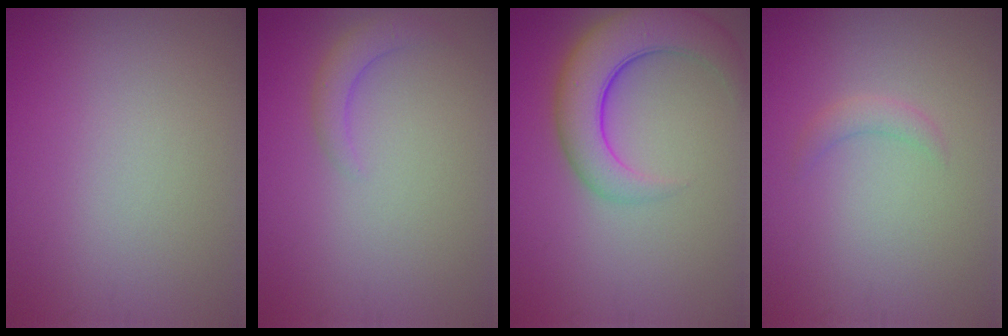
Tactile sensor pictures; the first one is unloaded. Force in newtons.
{"total": 1.8, "press": 1.8, "slide": 0.3}
{"total": 6.5, "press": 6.5, "slide": 0.5}
{"total": 1.2, "press": 1.2, "slide": 0.1}